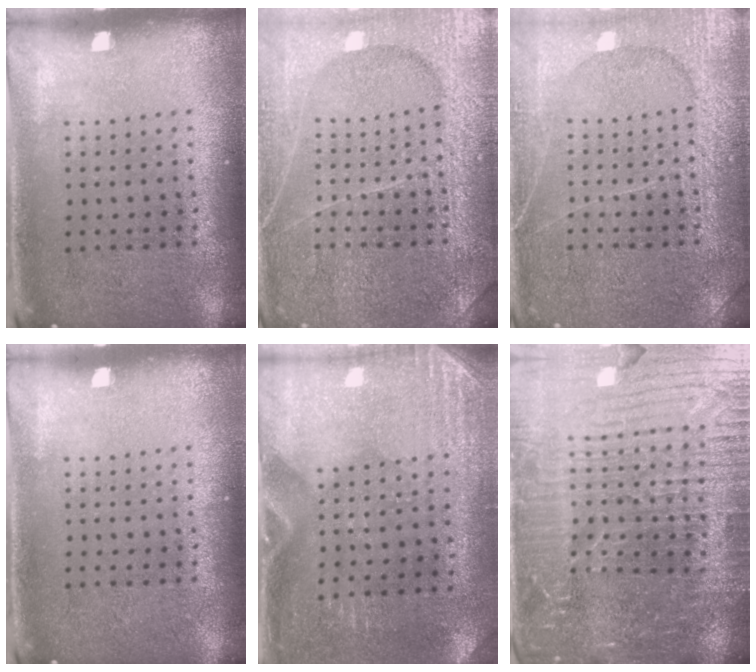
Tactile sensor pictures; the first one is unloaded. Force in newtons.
{"total": 4.1, "press": 4.1, "slide": 0.5}
{"total": 5.2, "press": 5.2, "slide": 0.8}
{"total": 0.0}
{"total": 2.8, "press": 2.5, "slide": 1.3}
{"total": 5.4, "press": 5.0, "slide": 2.1}